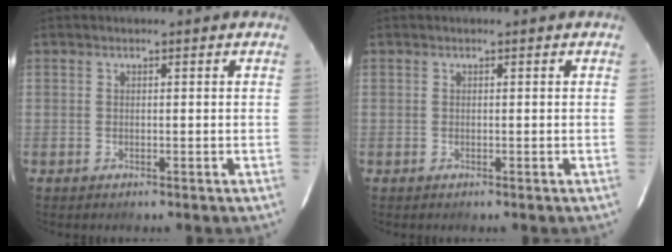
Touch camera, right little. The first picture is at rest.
{"total": 0.0}